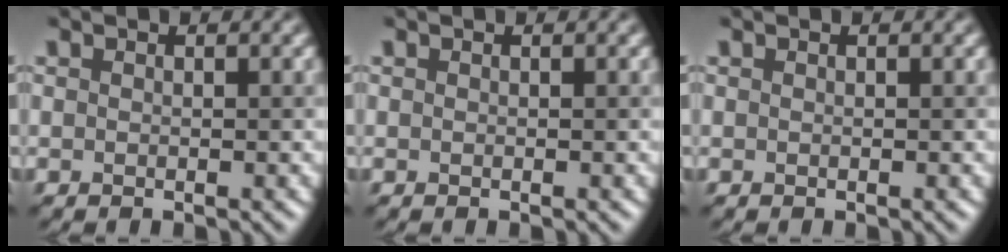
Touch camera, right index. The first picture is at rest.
{"total": 0.0}
{"total": 0.0}